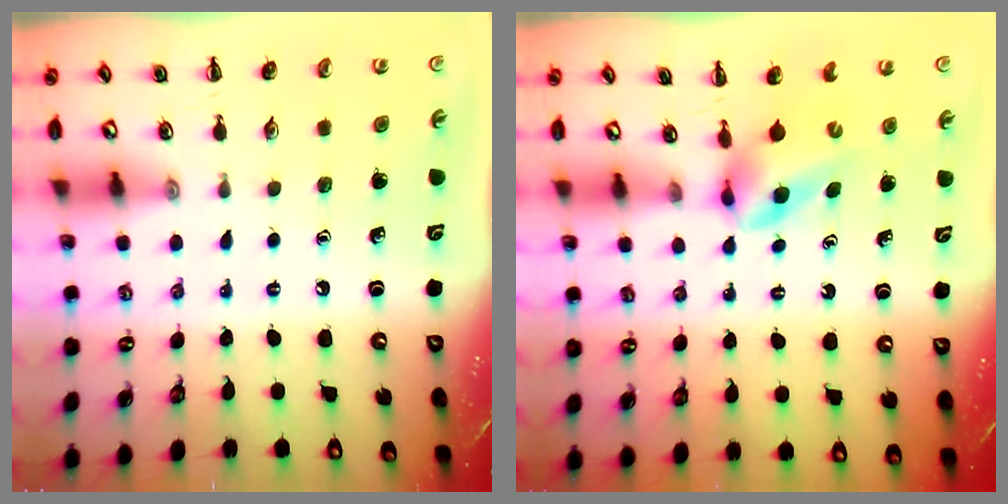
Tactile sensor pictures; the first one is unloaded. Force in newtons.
{"total": 3.1, "press": 3.0, "slide": 1.0}